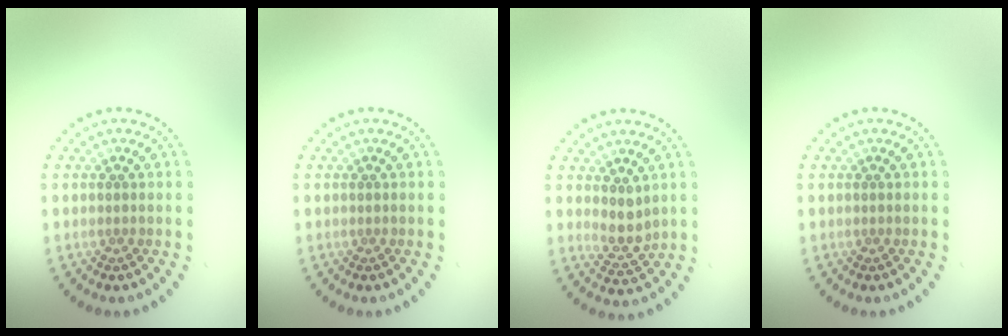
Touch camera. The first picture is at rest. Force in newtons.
{"total": 0.0}
{"total": 2.4, "press": 2.0, "slide": 1.3}
{"total": 0.0}